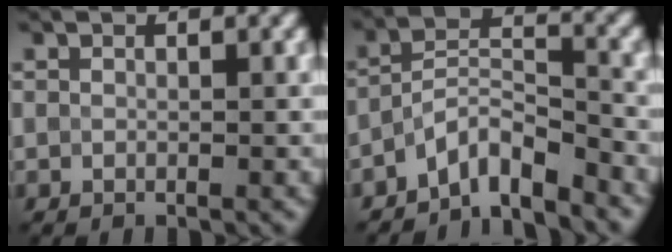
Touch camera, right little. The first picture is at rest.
{"total": 4.8, "force": [-3.8, 1.3, 2.5], "torque": [-0.035, 0.006, -0.075]}